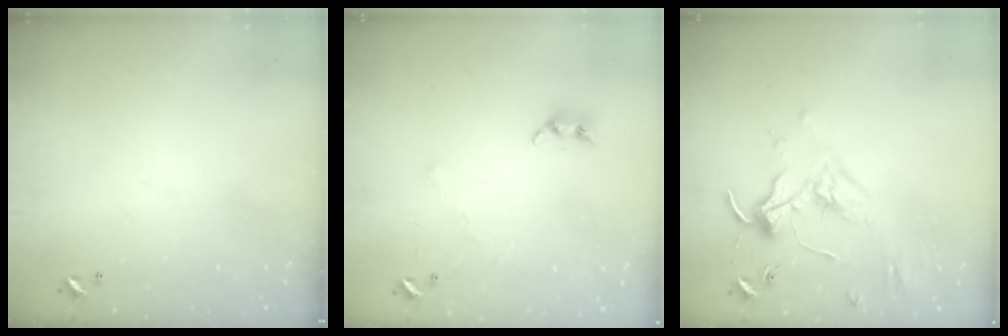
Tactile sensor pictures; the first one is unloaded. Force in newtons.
{"total": 4.8, "press": 4.8, "slide": 0.8}
{"total": 1.8, "press": 1.6, "slide": 0.7}